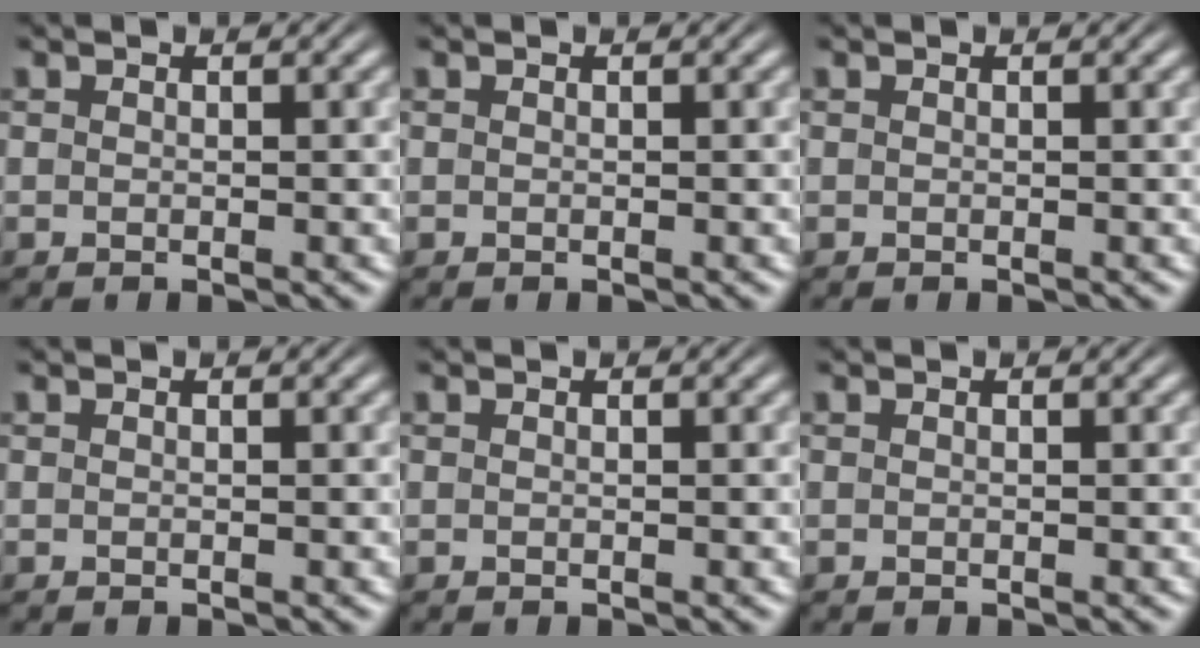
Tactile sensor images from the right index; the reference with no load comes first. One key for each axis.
{"total": 0.0}
{"total": 0.0}
{"total": 0.0}
{"total": 0.0}
{"total": 0.0}